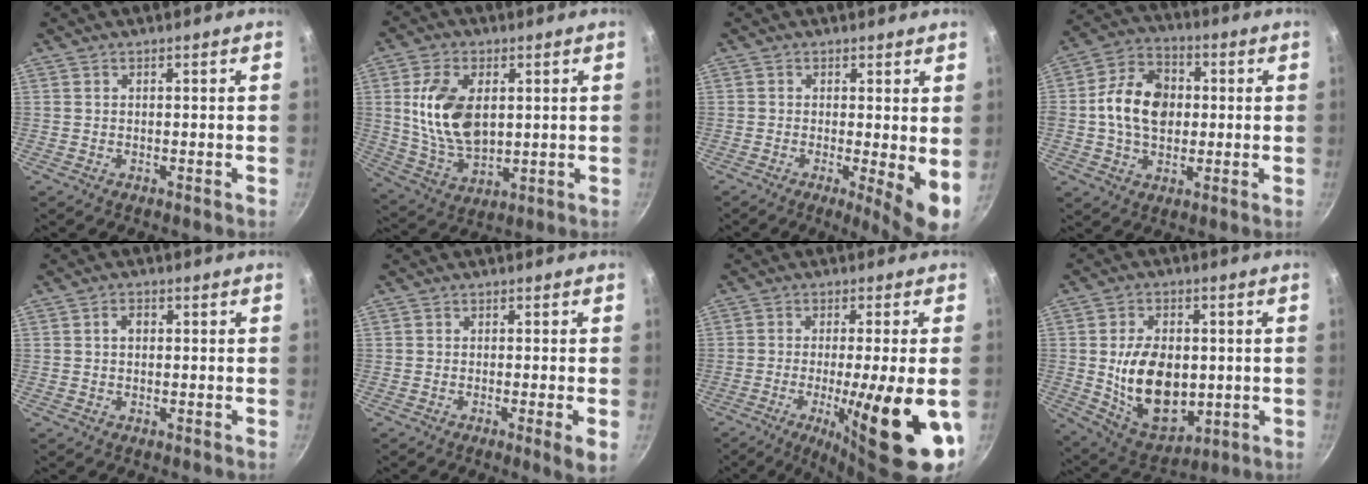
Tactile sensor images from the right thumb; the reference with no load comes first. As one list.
[{"total": 14.0, "force": [2.4, 8.5, 10.8], "torque": [-0.188, -0.017, 0.054]}, {"total": 6.9, "force": [-0.2, 1.5, 6.7], "torque": [-0.090, -0.019, -0.003]}, {"total": 13.4, "force": [0.5, 9.9, 9.0], "torque": [-0.130, 0.018, -0.006]}, {"total": 2.1, "force": [0.3, 1.6, 1.4], "torque": [-0.016, 0.006, 0.003]}, {"total": 3.7, "force": [-0.9, 0.2, 3.6], "torque": [-0.058, -0.007, -0.014]}, {"total": 18.8, "force": [-5.1, 3.5, 17.7], "torque": [-0.255, -0.006, -0.069]}, {"total": 16.6, "force": [-0.3, 11.1, 12.4], "torque": [-0.176, -0.013, 0.012]}]